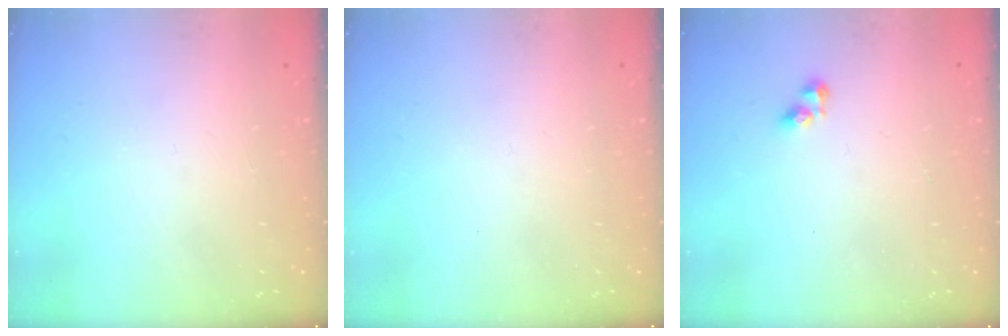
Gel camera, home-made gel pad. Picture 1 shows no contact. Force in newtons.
{"total": 0.0}
{"total": 2.8, "press": 2.8, "slide": 0.4}